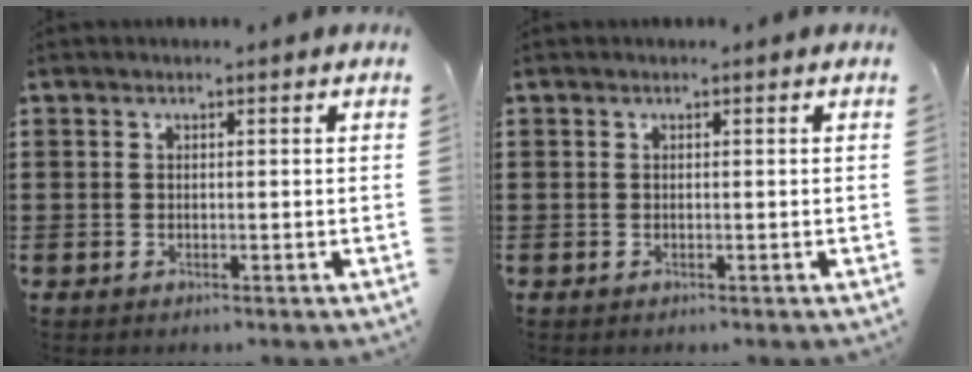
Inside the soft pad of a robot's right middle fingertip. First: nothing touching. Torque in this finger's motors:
{"motor_torque": [-1.07, -1.07, 0.00, 0.00]}